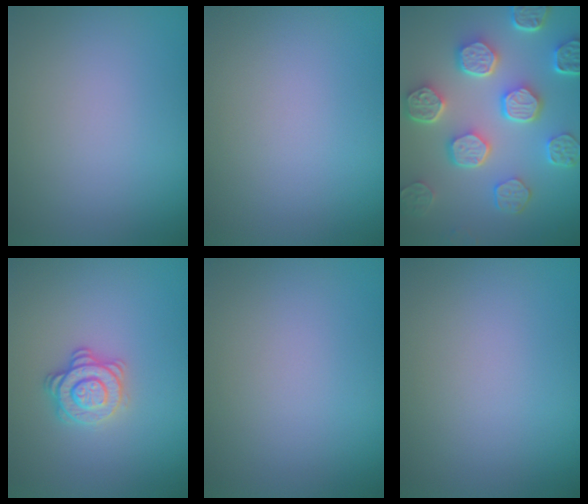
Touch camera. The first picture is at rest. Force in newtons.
{"total": 0.0}
{"total": 7.7, "press": 5.8, "slide": 5.1}
{"total": 2.8, "press": 2.5, "slide": 1.2}
{"total": 0.0}
{"total": 0.0}